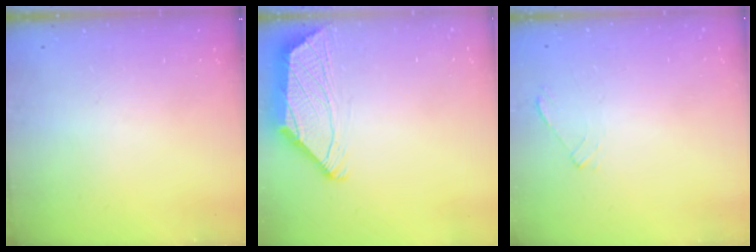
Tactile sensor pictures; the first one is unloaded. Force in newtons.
{"total": 2.0, "press": 1.8, "slide": 0.8}
{"total": 0.6, "press": 0.5, "slide": 0.2}